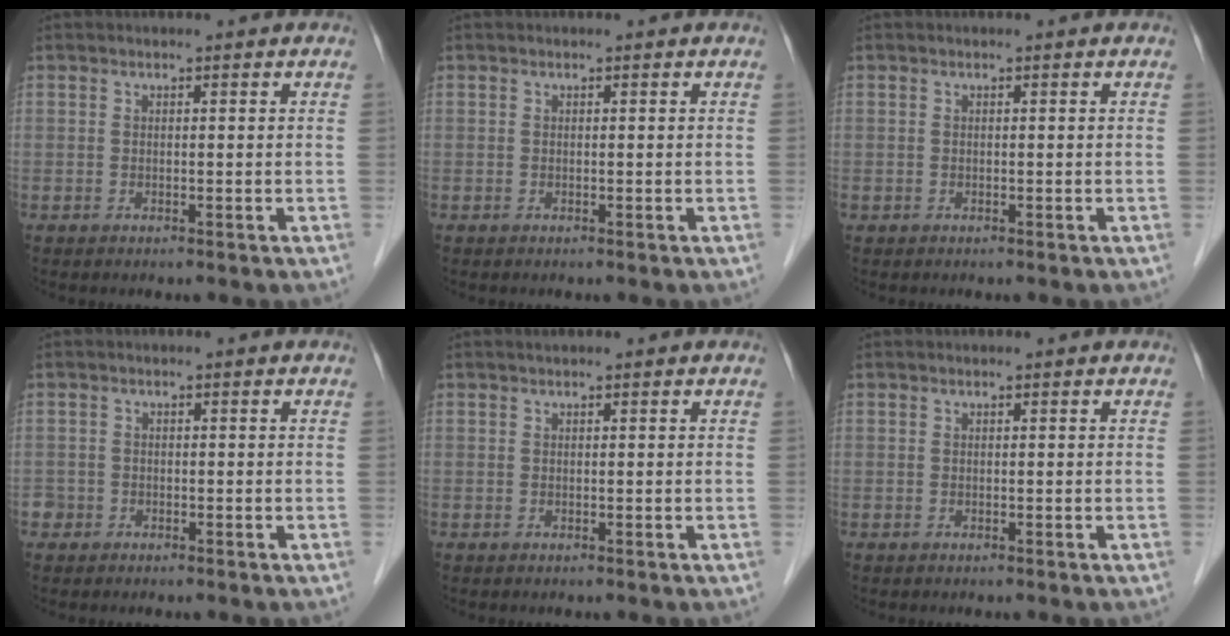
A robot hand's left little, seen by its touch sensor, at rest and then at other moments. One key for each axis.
{"total": 0.0}
{"total": 0.0}
{"total": 1.5, "fx": -0.9, "fy": 1.2, "fz": -0.1, "tx": -0.001, "ty": 0.007, "tz": -0.019}
{"total": 0.0}
{"total": 0.0}